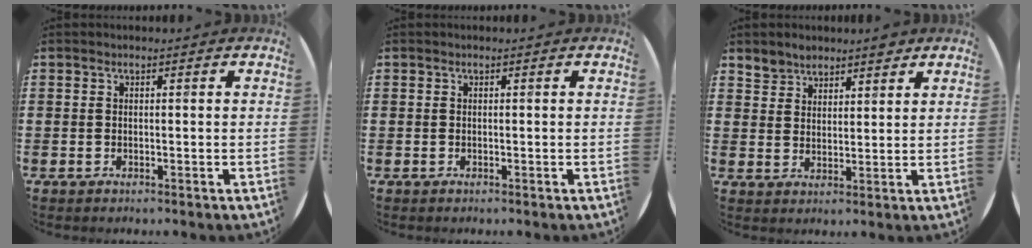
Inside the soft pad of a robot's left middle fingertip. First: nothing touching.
{"total": 0.0}
{"total": 4.0, "force": [3.7, 1.5, 0.1], "torque": [-0.011, -0.005, 0.071]}